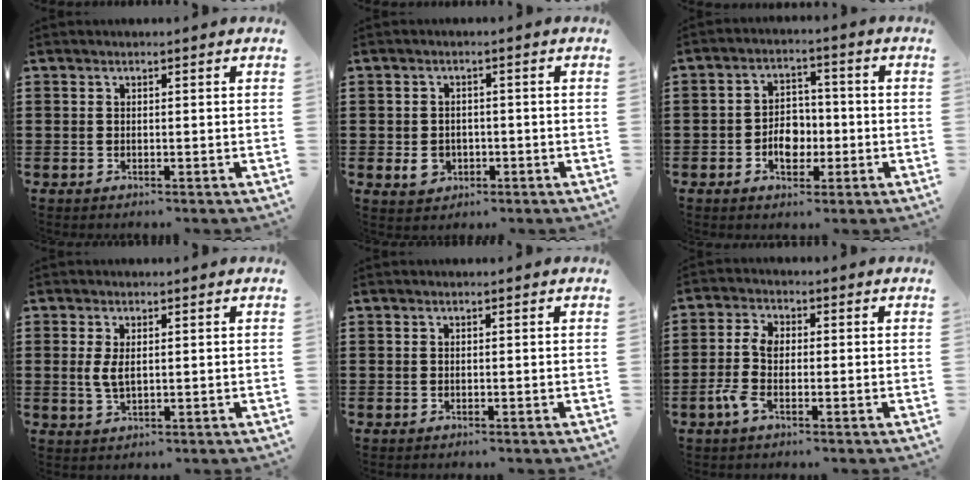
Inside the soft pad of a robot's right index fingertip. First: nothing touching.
{"total": 3.9, "force": [-1.1, 3.1, 2.1], "torque": [-0.035, 0.001, -0.023]}
{"total": 5.0, "force": [-1.5, 3.6, 3.0], "torque": [-0.045, 0.001, -0.031]}
{"total": 2.9, "force": [0.4, 1.2, 2.6], "torque": [-0.062, 0.001, 0.004]}
{"total": 0.0}
{"total": 4.4, "force": [-1.3, 2.3, 3.6], "torque": [-0.092, -0.002, -0.032]}